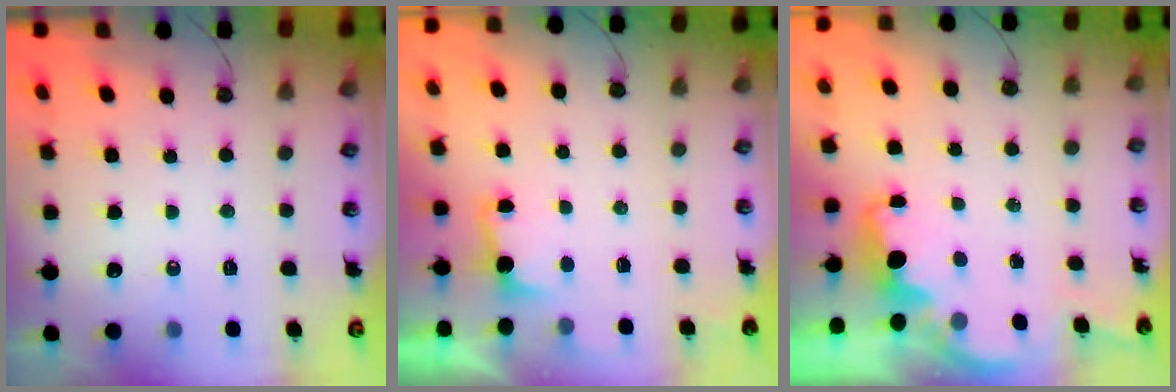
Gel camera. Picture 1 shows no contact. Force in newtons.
{"total": 2.5, "press": 2.3, "slide": 0.8}
{"total": 2.0, "press": 1.8, "slide": 0.8}